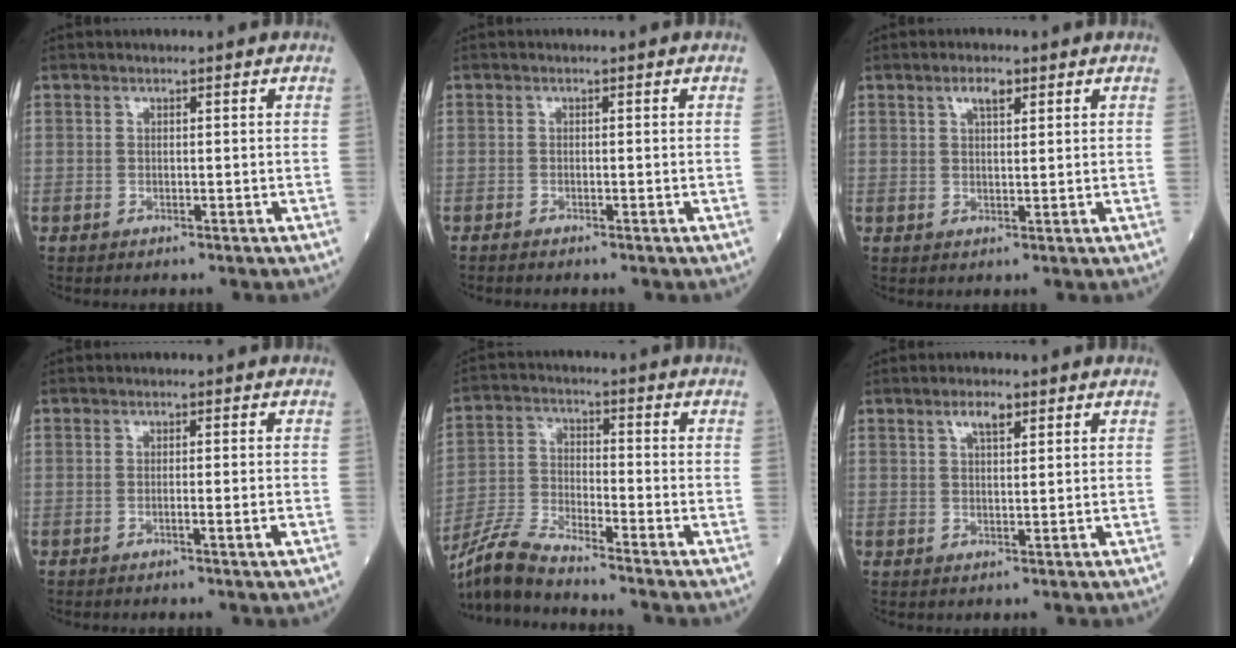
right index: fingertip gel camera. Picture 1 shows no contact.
{"total": 1.3, "force": [-1.2, 0.2, 0.6], "torque": [-0.016, -0.004, -0.017]}
{"total": 2.7, "force": [1.5, 0.8, 2.0], "torque": [-0.041, 0.002, 0.028]}
{"total": 1.8, "force": [-0.8, -0.2, 1.7], "torque": [-0.031, -0.003, -0.012]}
{"total": 8.3, "force": [-7.8, 0.0, 2.9], "torque": [-0.072, -0.019, -0.156]}
{"total": 2.9, "force": [1.7, 0.8, 2.2], "torque": [-0.045, 0.003, 0.030]}